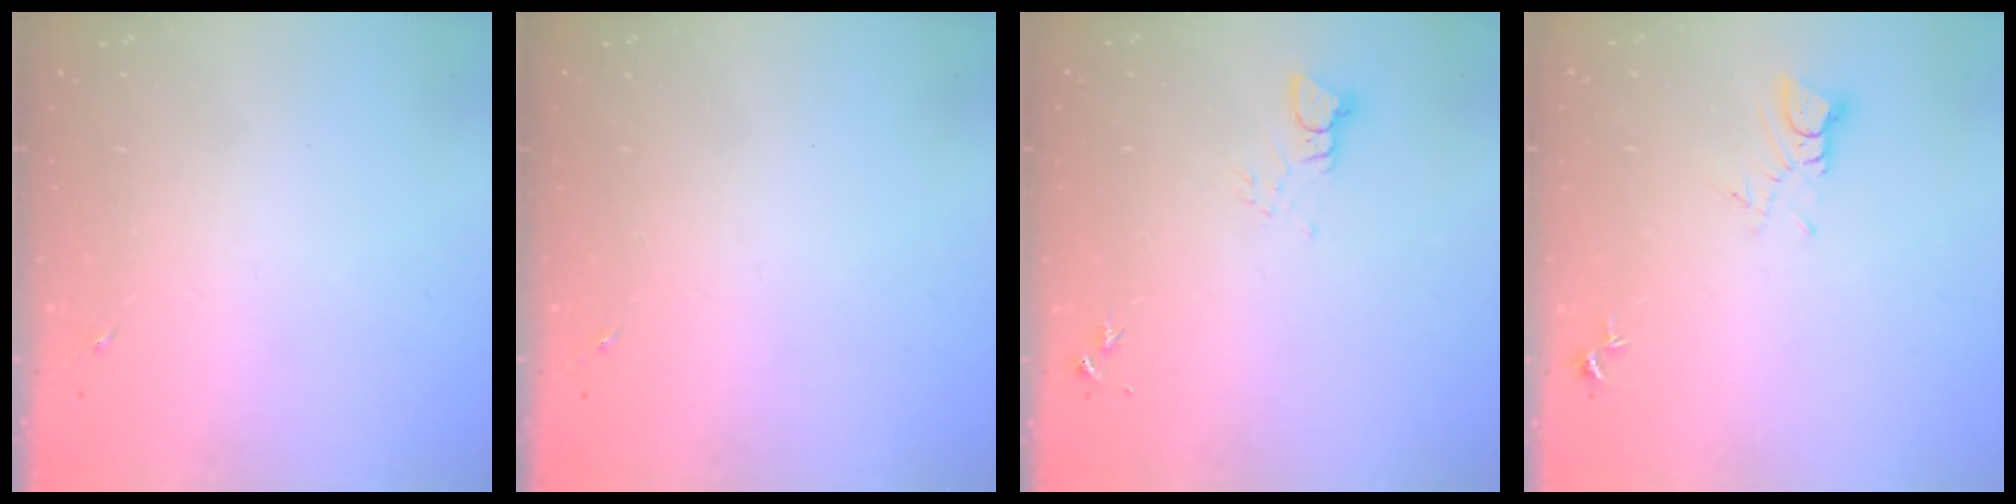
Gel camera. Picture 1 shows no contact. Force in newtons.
{"total": 0.0}
{"total": 3.4, "press": 3.4, "slide": 0.3}
{"total": 4.2, "press": 4.2, "slide": 0.5}